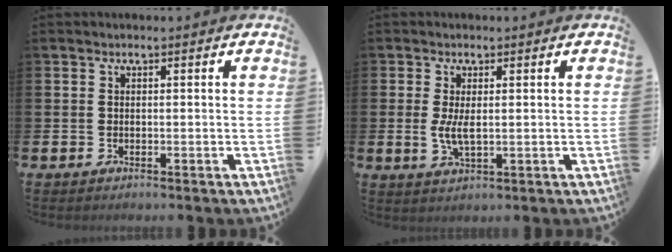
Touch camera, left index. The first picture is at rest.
{"total": 3.0, "force": [0.4, 1.1, 2.8], "torque": [-0.053, 0.002, 0.006]}